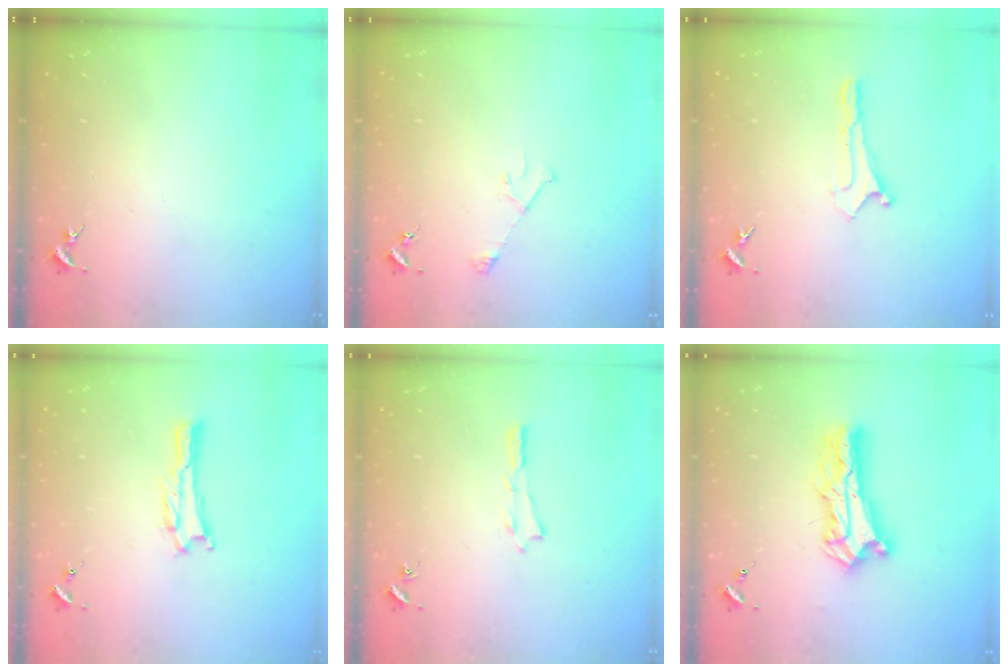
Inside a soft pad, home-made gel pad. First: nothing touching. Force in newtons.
{"total": 2.9, "press": 2.9, "slide": 0.3}
{"total": 0.0}
{"total": 0.9, "press": 0.9, "slide": 0.1}
{"total": 0.0}
{"total": 8.8, "press": 8.8, "slide": 0.7}